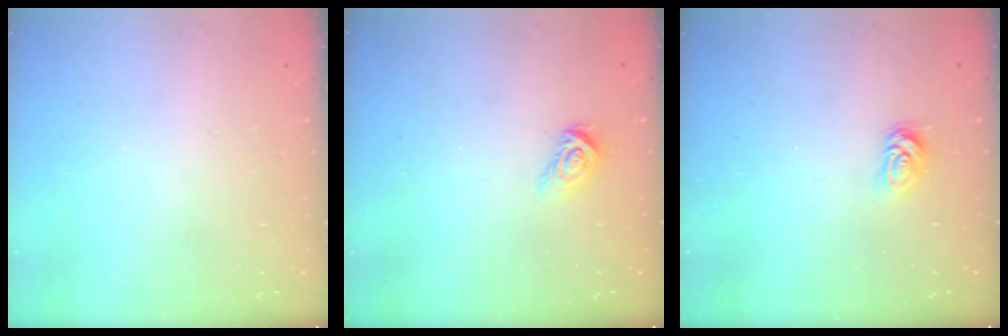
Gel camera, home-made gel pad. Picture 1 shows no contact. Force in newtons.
{"total": 6.0, "press": 6.0, "slide": 0.3}
{"total": 4.1, "press": 4.1, "slide": 0.6}